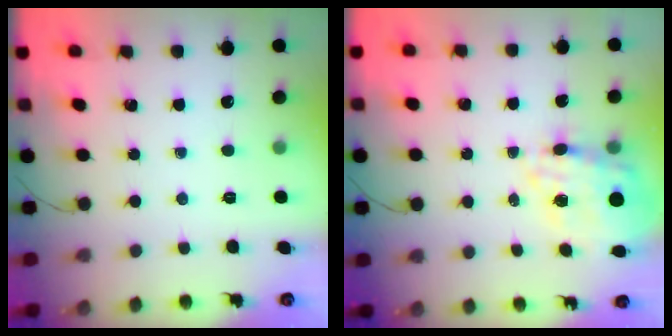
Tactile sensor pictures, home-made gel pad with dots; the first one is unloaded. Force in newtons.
{"total": 15.8, "press": 15.4, "slide": 3.4}